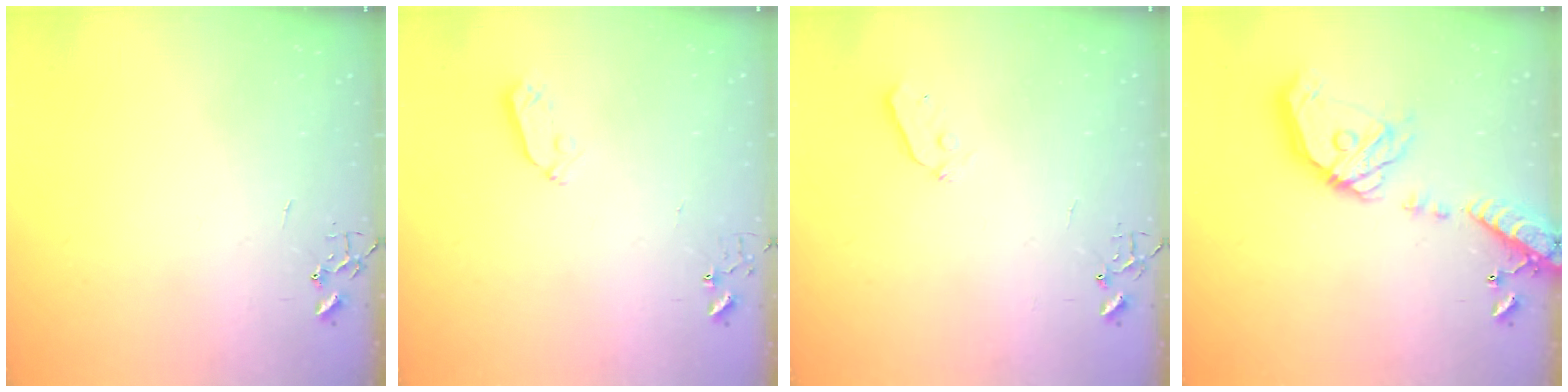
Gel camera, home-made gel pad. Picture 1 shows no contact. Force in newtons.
{"total": 3.7, "press": 3.7, "slide": 0.5}
{"total": 4.5, "press": 4.4, "slide": 0.7}
{"total": 21.8, "press": 21.5, "slide": 3.7}